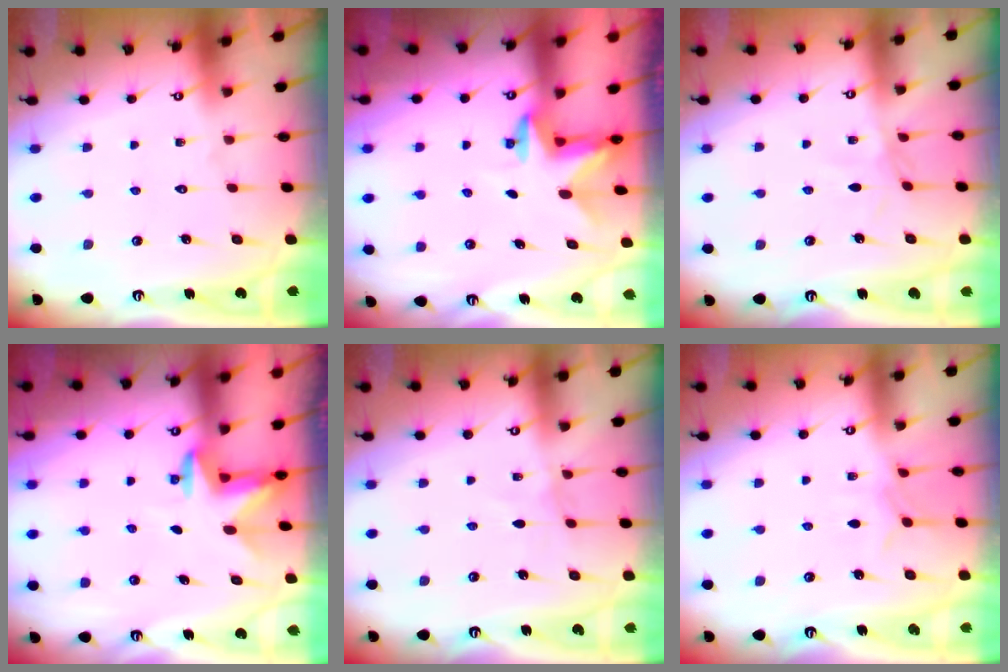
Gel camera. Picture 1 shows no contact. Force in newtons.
{"total": 2.3, "press": 2.3, "slide": 0.4}
{"total": 1.7, "press": 1.7, "slide": 0.2}
{"total": 2.9, "press": 2.8, "slide": 0.7}
{"total": 2.9, "press": 2.9, "slide": 0.4}
{"total": 3.7, "press": 3.7, "slide": 0.2}